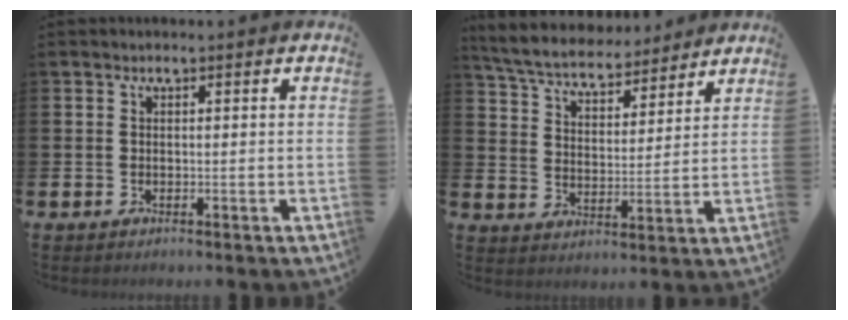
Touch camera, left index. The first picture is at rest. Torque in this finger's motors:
{"motor_torque": [1.08, -1.06, 0.24, -0.01]}